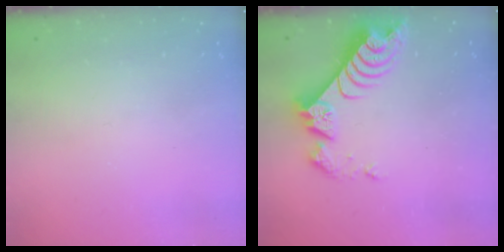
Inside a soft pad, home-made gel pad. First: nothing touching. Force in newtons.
{"total": 8.8, "press": 8.8, "slide": 0.8}